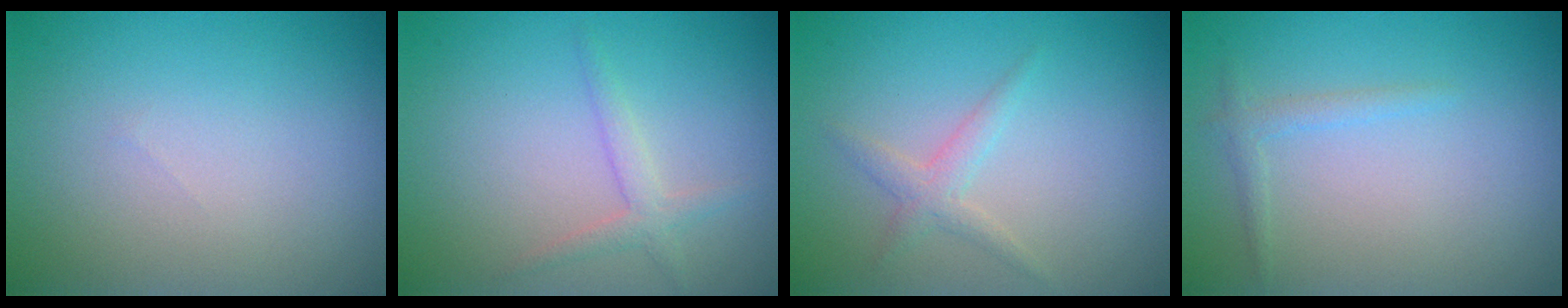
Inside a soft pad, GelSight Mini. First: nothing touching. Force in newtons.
{"total": 1.7, "press": 1.6, "slide": 0.1}
{"total": 1.6, "press": 1.6, "slide": 0.0}
{"total": 1.1, "press": 1.1, "slide": 0.0}